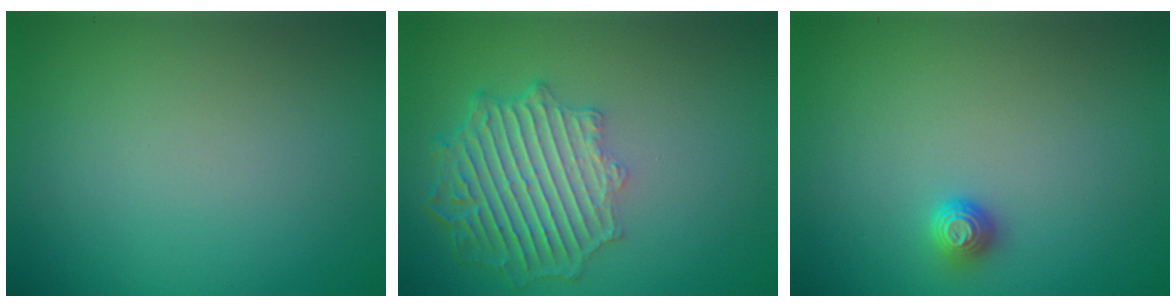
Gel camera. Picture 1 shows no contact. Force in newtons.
{"total": 6.5, "press": 5.0, "slide": 4.1}
{"total": 1.2, "press": 1.1, "slide": 0.4}